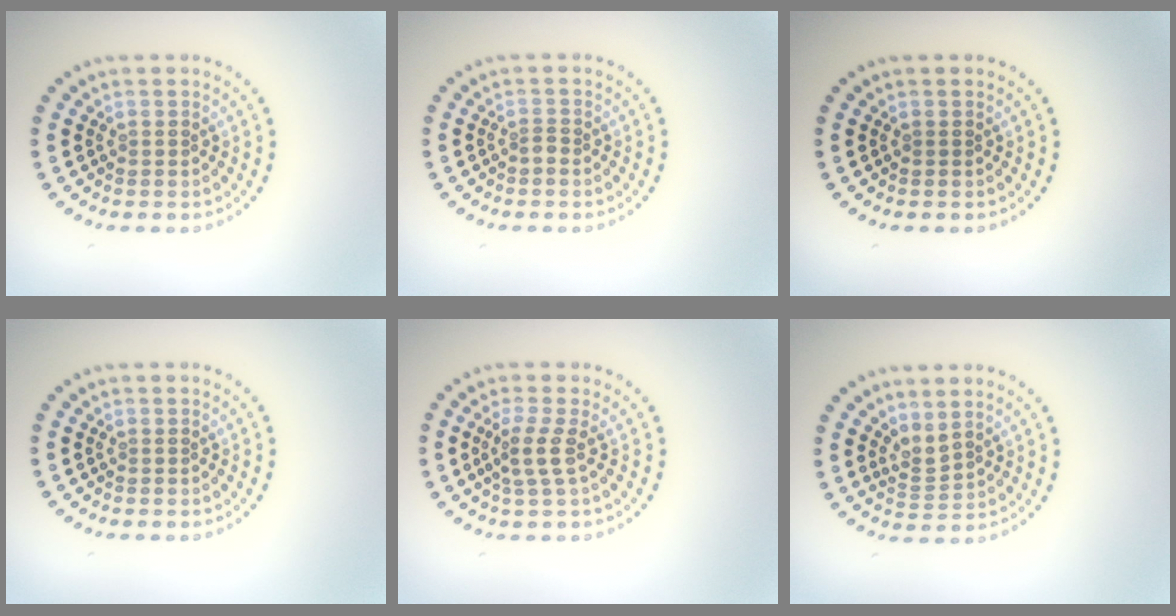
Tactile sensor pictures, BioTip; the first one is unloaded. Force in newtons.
{"total": 0.8, "press": 0.5, "slide": 0.7}
{"total": 0.0}
{"total": 0.0}
{"total": 2.2, "press": 1.6, "slide": 1.5}
{"total": 1.9, "press": 1.3, "slide": 1.4}